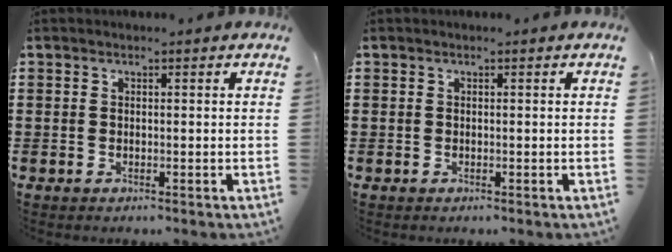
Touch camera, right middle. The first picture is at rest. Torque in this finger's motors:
{"motor_torque": [-0.35, 0.35, 0.17, -0.01]}